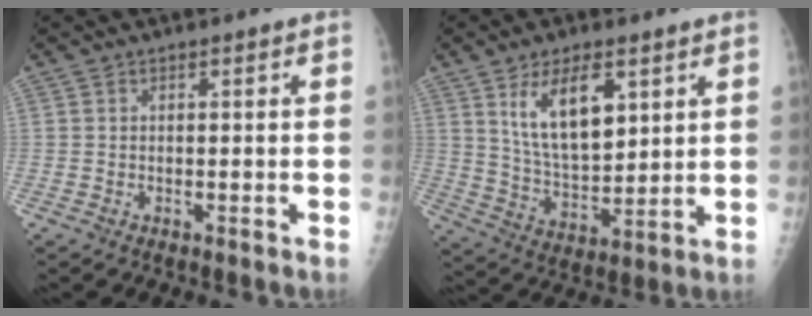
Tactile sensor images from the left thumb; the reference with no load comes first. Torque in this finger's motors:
{"motor_torque": [1.56, 1.33, 1.27, -0.15, 0.32]}